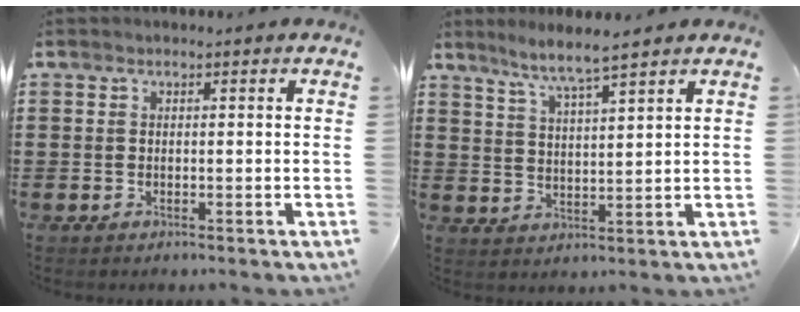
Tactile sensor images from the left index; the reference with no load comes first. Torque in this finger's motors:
{"motor_torque": [1.12, 1.01, 0.60, 0.16]}